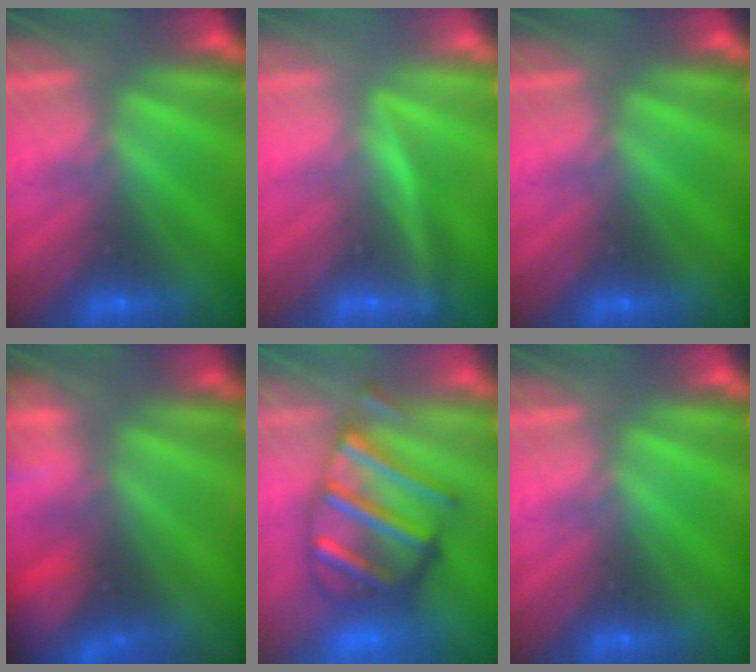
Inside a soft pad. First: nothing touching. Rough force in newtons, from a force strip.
{"total": 2.9}
{"total": 0.0}
{"total": 7.7}
{"total": 8.1}
{"total": 0.0}